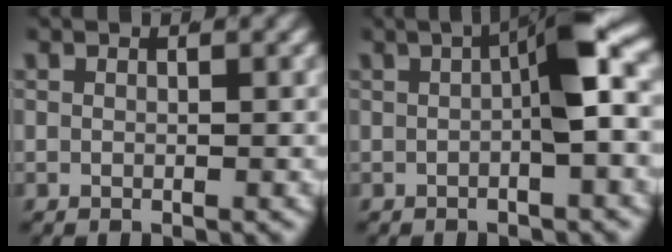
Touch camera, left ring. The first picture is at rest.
{"total": 4.7, "force": [0.3, 0.4, 4.6], "torque": [-0.061, 0.015, -0.001]}